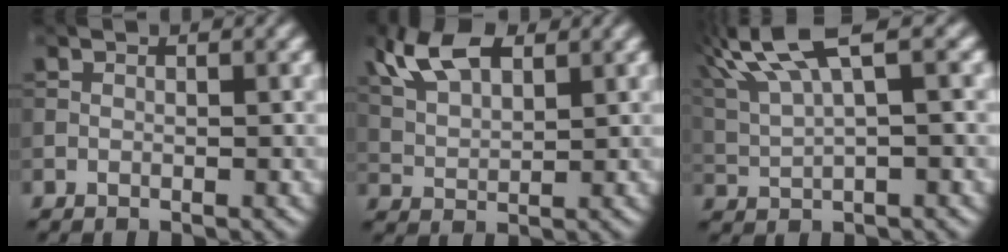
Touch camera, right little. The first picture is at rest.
{"total": 6.4, "force": [3.4, 3.1, 4.4], "torque": [-0.103, 0.013, 0.064]}
{"total": 7.7, "force": [4.2, 2.0, 6.2], "torque": [-0.131, 0.024, 0.083]}